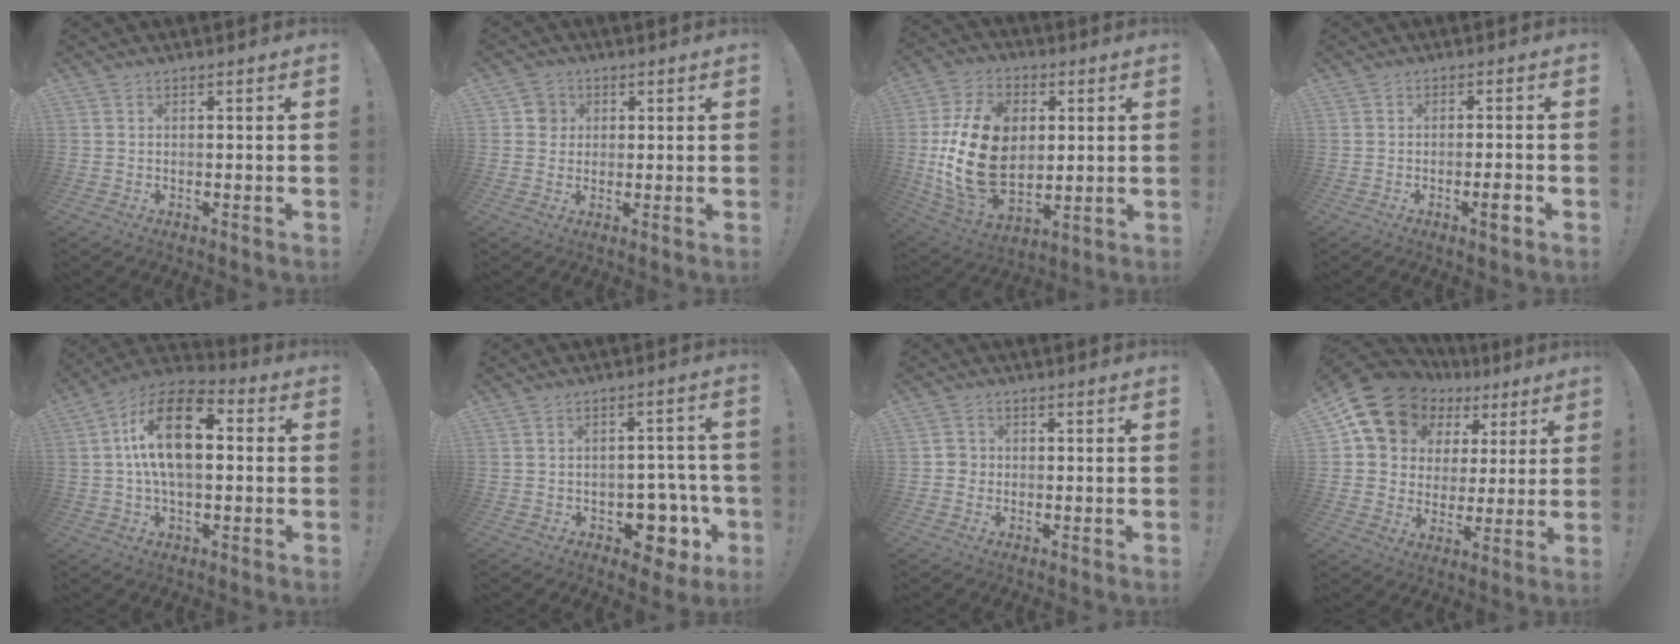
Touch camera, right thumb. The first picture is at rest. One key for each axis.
{"total": 4.3, "fx": 0.9, "fy": 4.1, "fz": 1.2, "tx": -0.012, "ty": 0.004, "tz": 0.016}
{"total": 23.5, "fx": 1.7, "fy": 16.4, "fz": 16.8, "tx": -0.314, "ty": -0.004, "tz": 0.041}
{"total": 3.7, "fx": -1.8, "fy": 0.4, "fz": 3.2, "tx": -0.045, "ty": 0.000, "tz": -0.029}
{"total": 18.3, "fx": 1.9, "fy": 10.0, "fz": 15.1, "tx": -0.261, "ty": 0.014, "tz": 0.030}
{"total": 9.3, "fx": -4.0, "fy": 6.7, "fz": 5.2, "tx": -0.044, "ty": 0.033, "tz": -0.058}
{"total": 3.0, "fx": -0.8, "fy": 2.8, "fz": 0.6, "tx": -0.002, "ty": 0.006, "tz": -0.016}
{"total": 15.9, "fx": 9.1, "fy": 11.3, "fz": 6.4, "tx": -0.107, "ty": -0.052, "tz": 0.181}